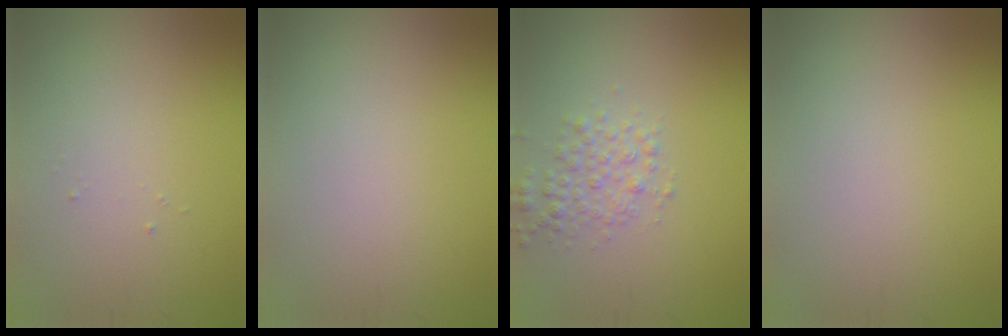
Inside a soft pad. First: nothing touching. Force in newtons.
{"total": 0.0}
{"total": 2.4, "press": 2.4, "slide": 0.1}
{"total": 0.0}